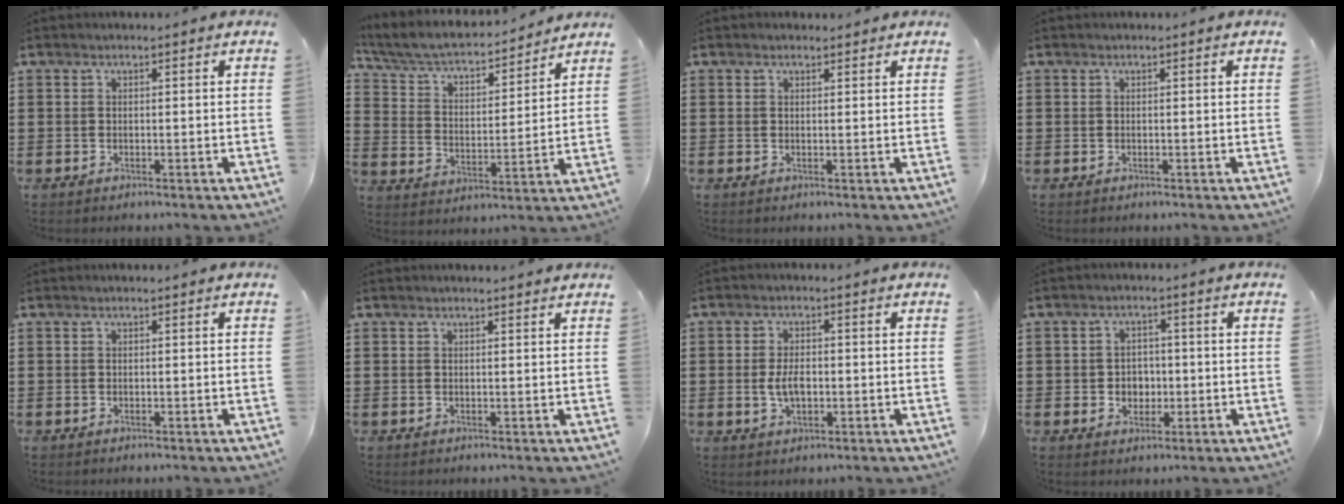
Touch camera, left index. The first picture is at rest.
{"total": 5.1, "force": [4.5, 1.1, 2.1], "torque": [-0.062, -0.033, 0.070]}
{"total": 0.9, "force": [0.8, 0.4, 0.1], "torque": [-0.004, 0.003, 0.016]}
{"total": 0.0}
{"total": 0.0}
{"total": 0.7, "force": [0.7, 0.1, 0.3], "torque": [-0.006, 0.000, 0.013]}
{"total": 4.1, "force": [-0.4, 2.2, 3.4], "torque": [-0.072, 0.002, -0.009]}
{"total": 3.3, "force": [-0.4, 2.8, 1.6], "torque": [-0.031, 0.003, -0.014]}